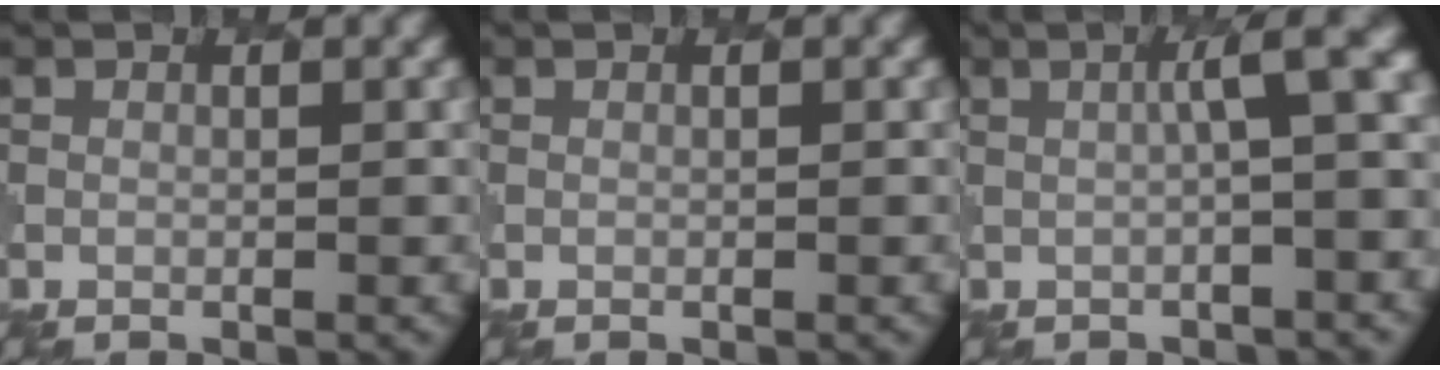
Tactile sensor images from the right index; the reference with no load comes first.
{"total": 0.0}
{"total": 5.2, "force": [0.6, 1.2, 5.0], "torque": [-0.052, 0.017, 0.004]}